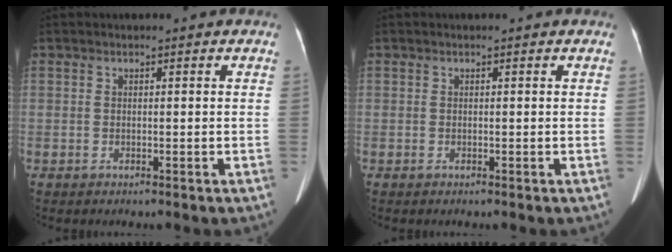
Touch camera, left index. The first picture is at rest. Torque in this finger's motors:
{"motor_torque": [0.02, 0.04, 0.00, 0.01]}